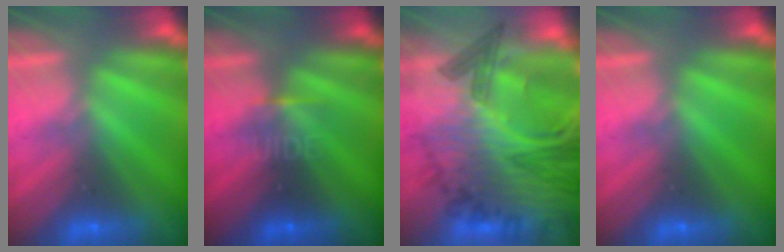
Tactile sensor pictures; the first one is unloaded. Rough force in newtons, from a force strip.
{"total": 4.2}
{"total": 8.5}
{"total": 0.0}